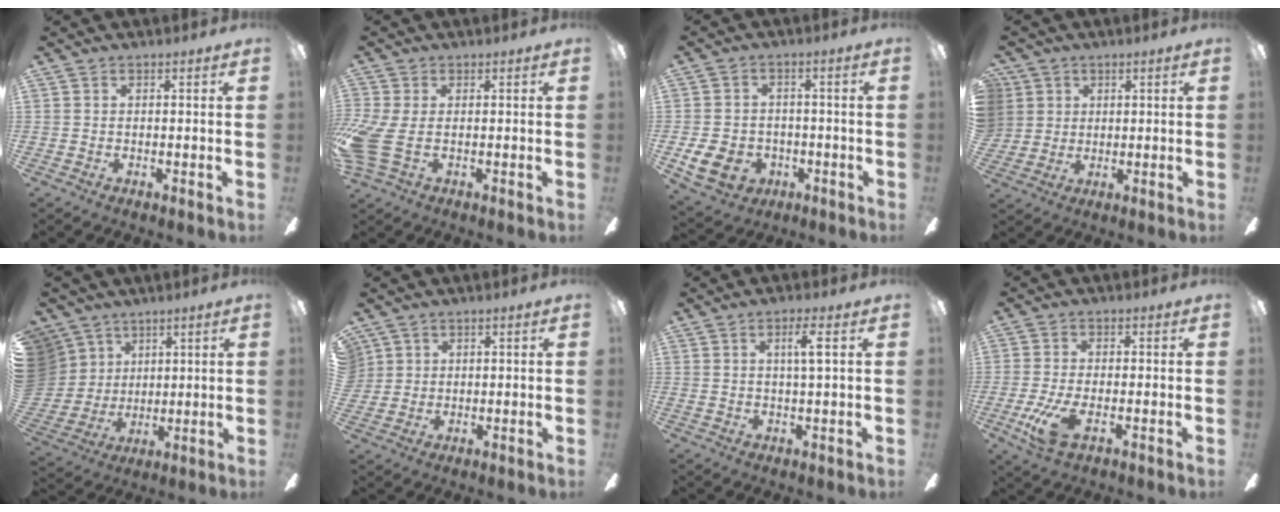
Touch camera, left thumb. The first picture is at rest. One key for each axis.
{"total": 7.9, "fx": -0.9, "fy": 4.1, "fz": 6.7, "tx": -0.155, "ty": -0.010, "tz": -0.014}
{"total": 9.2, "fx": -3.0, "fy": 7.4, "fz": 4.5, "tx": -0.107, "ty": 0.016, "tz": -0.053}
{"total": 5.0, "fx": 1.9, "fy": 4.7, "fz": 0.3, "tx": -0.018, "ty": 0.005, "tz": 0.038}
{"total": 10.9, "fx": 4.8, "fy": 9.5, "fz": 2.4, "tx": -0.085, "ty": -0.026, "tz": 0.100}
{"total": 2.9, "fx": 1.5, "fy": 2.5, "fz": 0.0, "tx": -0.009, "ty": 0.006, "tz": 0.030}
{"total": 4.0, "fx": 1.4, "fy": 0.4, "fz": 3.8, "tx": -0.070, "ty": 0.002, "tz": 0.016}
{"total": 8.3, "fx": -2.6, "fy": 3.4, "fz": 7.1, "tx": -0.155, "ty": -0.006, "tz": -0.046}